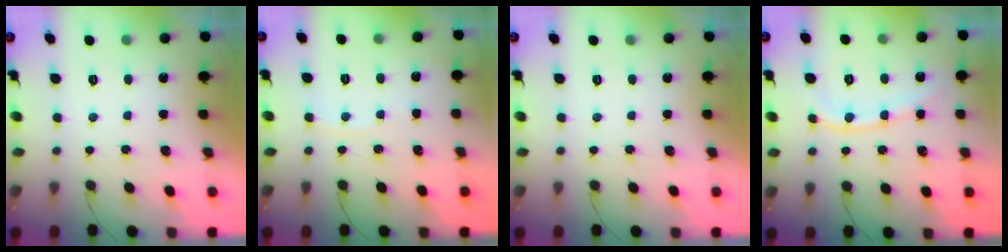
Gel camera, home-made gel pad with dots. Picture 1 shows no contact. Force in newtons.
{"total": 2.7, "press": 2.7, "slide": 0.3}
{"total": 0.0}
{"total": 10.8, "press": 10.7, "slide": 1.3}